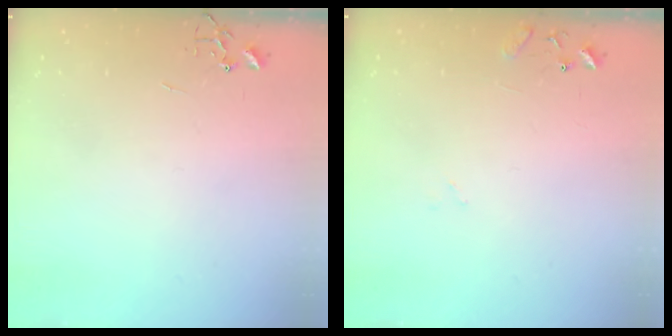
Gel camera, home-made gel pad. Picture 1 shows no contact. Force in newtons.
{"total": 9.5, "press": 9.5, "slide": 0.9}